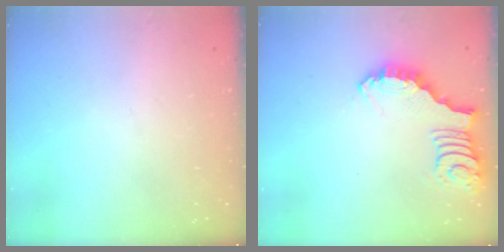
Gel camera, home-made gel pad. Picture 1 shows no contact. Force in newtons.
{"total": 2.9, "press": 2.9, "slide": 0.1}